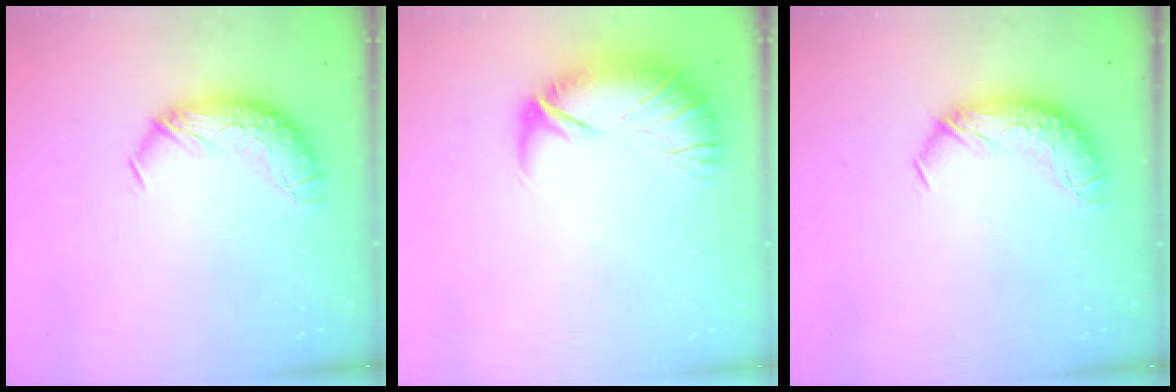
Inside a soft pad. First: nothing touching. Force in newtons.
{"total": 2.7, "press": 1.5, "slide": 2.2}
{"total": 0.0}